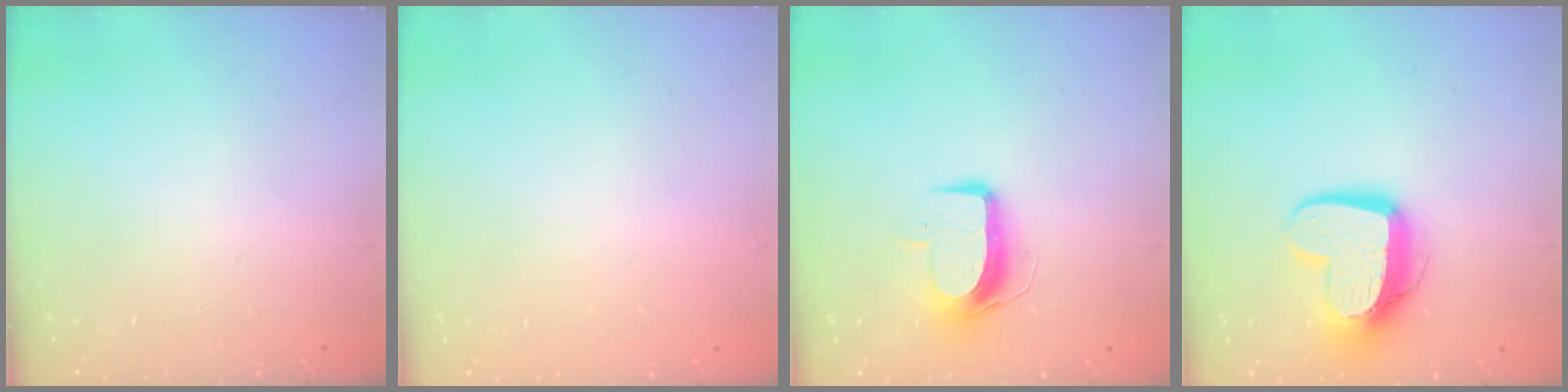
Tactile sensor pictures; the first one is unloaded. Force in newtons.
{"total": 0.0}
{"total": 9.5, "press": 9.5, "slide": 0.8}
{"total": 14.1, "press": 14.0, "slide": 1.2}